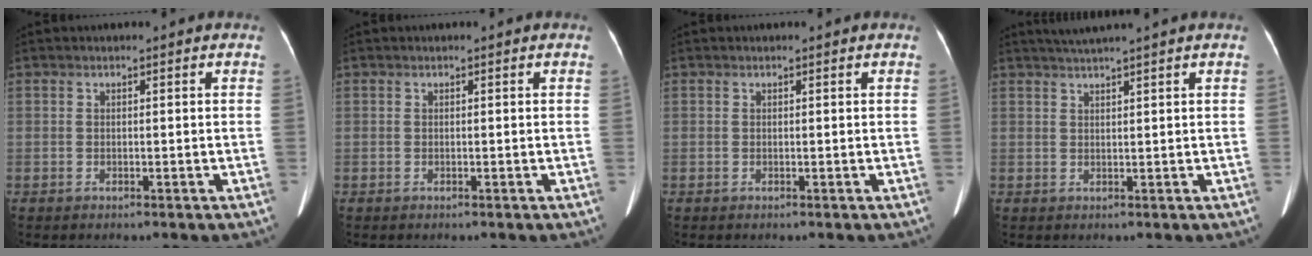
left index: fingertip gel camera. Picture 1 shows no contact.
{"total": 0.0}
{"total": 0.0}
{"total": 3.7, "force": [3.0, -1.2, 1.8], "torque": [-0.025, 0.017, 0.057]}